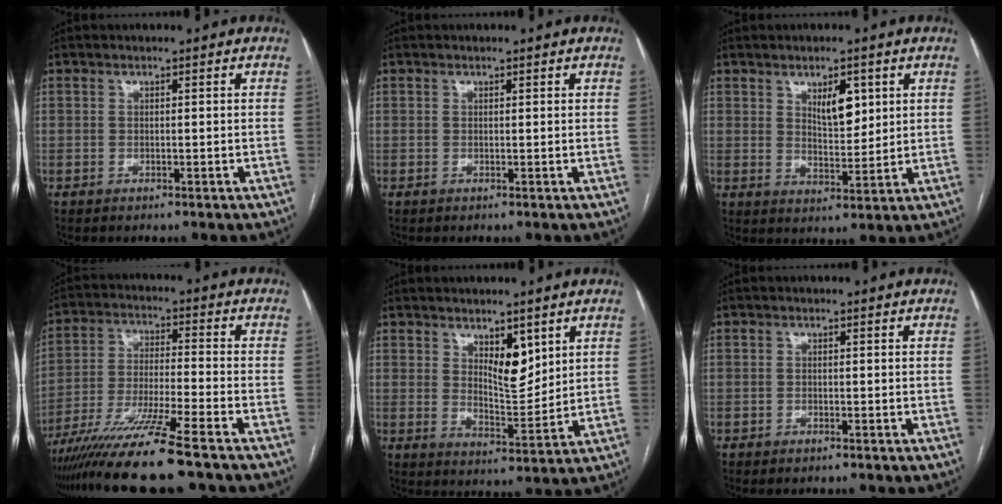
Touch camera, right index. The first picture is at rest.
{"total": 0.0}
{"total": 5.7, "force": [2.5, 2.4, 4.5], "torque": [-0.076, -0.004, 0.047]}
{"total": 13.1, "force": [-10.2, -1.3, 8.0], "torque": [-0.142, -0.031, -0.179]}
{"total": 6.3, "force": [3.3, 2.4, 4.8], "torque": [-0.083, -0.012, 0.061]}
{"total": 0.7, "force": [-0.6, 0.3, 0.4], "torque": [-0.008, -0.001, -0.006]}